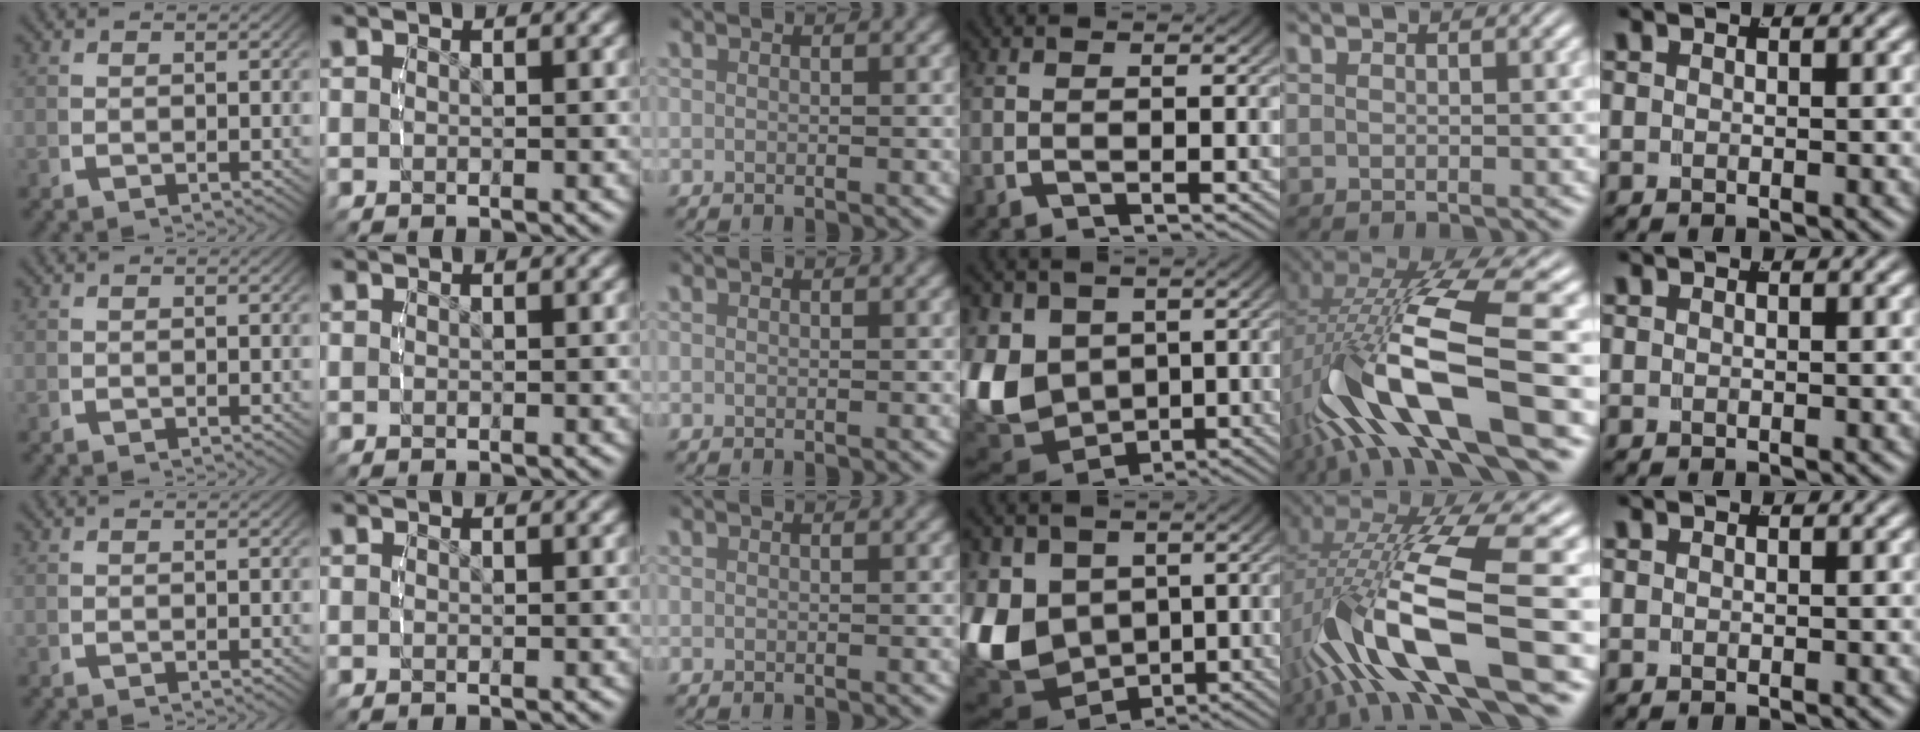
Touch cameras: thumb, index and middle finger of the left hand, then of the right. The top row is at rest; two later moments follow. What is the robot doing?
{"motion": "lift_and_place", "object": "pen"}